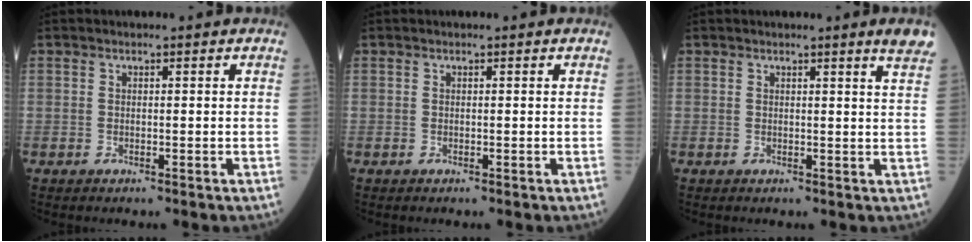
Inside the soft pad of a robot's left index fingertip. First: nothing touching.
{"total": 0.0}
{"total": 3.3, "force": [2.5, -0.5, 2.0], "torque": [-0.024, -0.014, 0.019]}